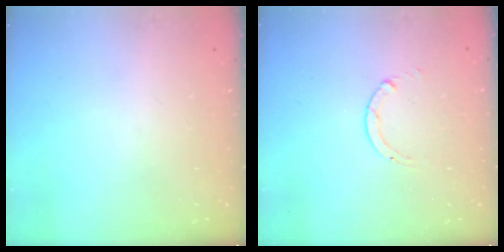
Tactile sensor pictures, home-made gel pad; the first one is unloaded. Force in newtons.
{"total": 0.8, "press": 0.7, "slide": 0.1}